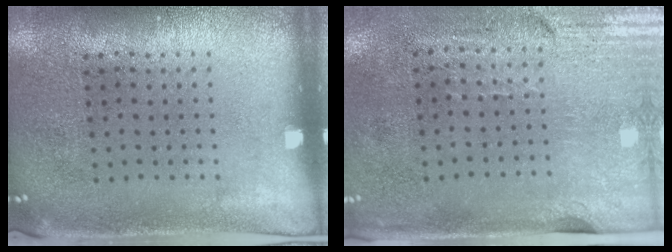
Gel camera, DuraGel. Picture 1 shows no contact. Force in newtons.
{"total": 3.0, "press": 2.5, "slide": 1.6}